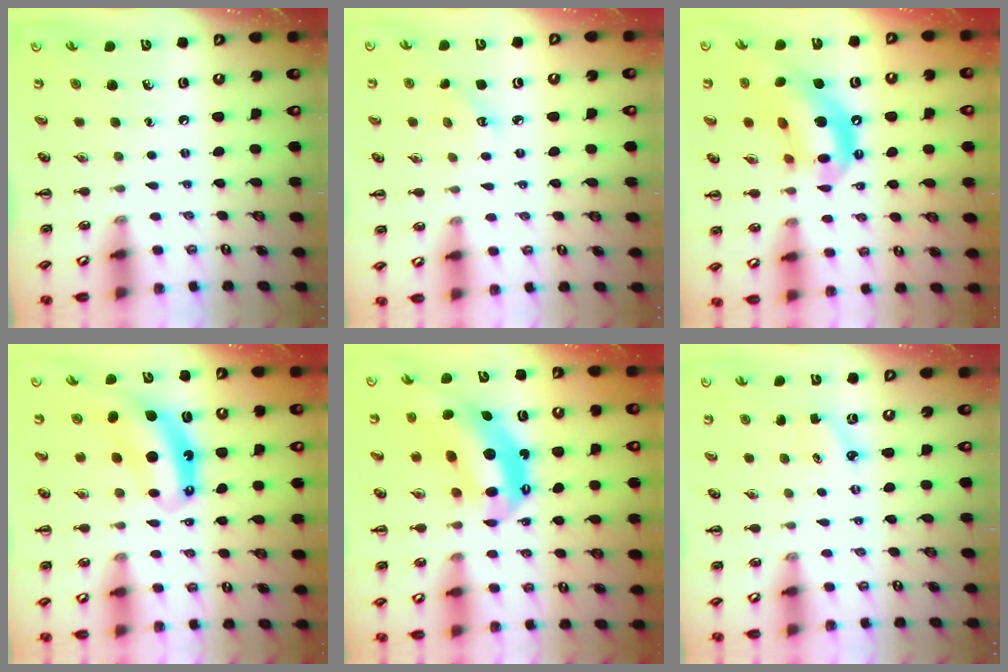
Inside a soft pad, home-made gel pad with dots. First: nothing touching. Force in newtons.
{"total": 2.3, "press": 2.2, "slide": 0.6}
{"total": 15.0, "press": 14.5, "slide": 4.1}
{"total": 8.3, "press": 8.1, "slide": 1.7}
{"total": 11.9, "press": 11.5, "slide": 3.1}
{"total": 2.9, "press": 2.7, "slide": 0.8}